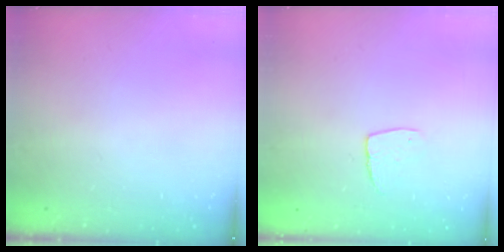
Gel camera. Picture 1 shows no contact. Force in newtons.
{"total": 6.0, "press": 6.0, "slide": 0.3}